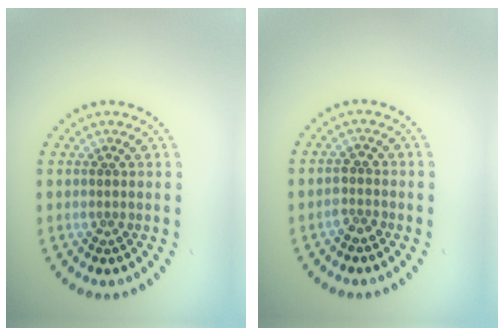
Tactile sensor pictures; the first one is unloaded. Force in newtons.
{"total": 1.4, "press": 1.3, "slide": 0.6}